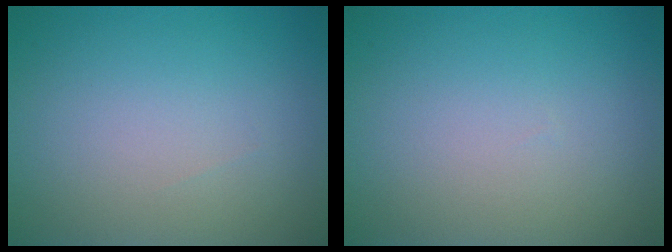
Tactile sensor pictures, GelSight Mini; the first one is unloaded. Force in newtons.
{"total": 0.0}